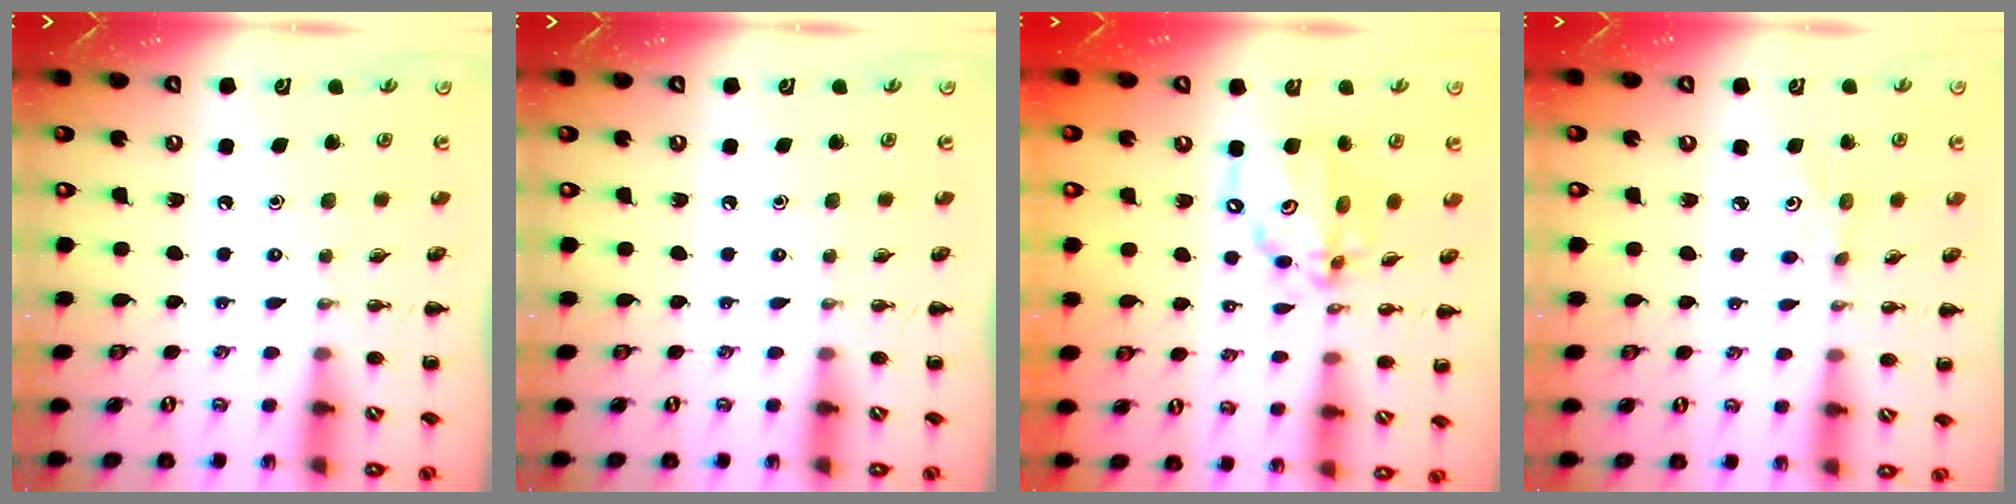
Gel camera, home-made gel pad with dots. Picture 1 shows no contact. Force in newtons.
{"total": 0.0}
{"total": 13.3, "press": 12.9, "slide": 3.4}
{"total": 2.2, "press": 2.1, "slide": 0.7}